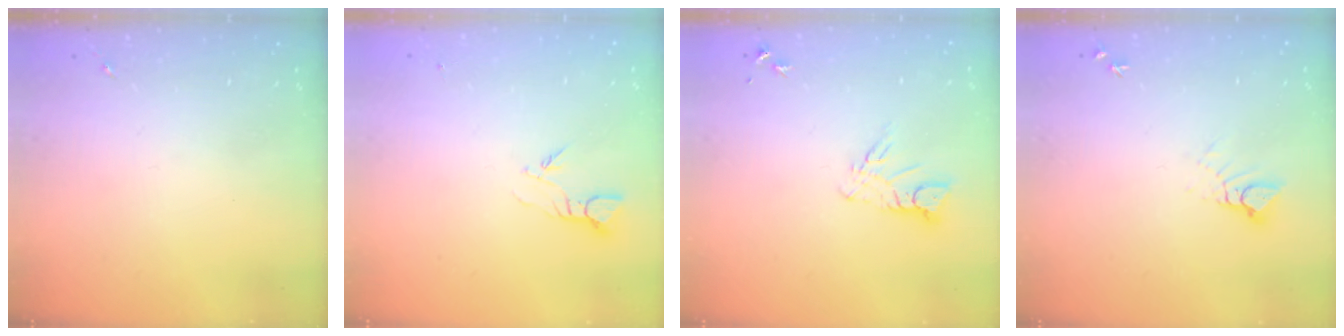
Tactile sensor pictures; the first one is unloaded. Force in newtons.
{"total": 3.4, "press": 3.4, "slide": 0.2}
{"total": 7.0, "press": 7.0, "slide": 0.7}
{"total": 4.0, "press": 3.9, "slide": 0.4}